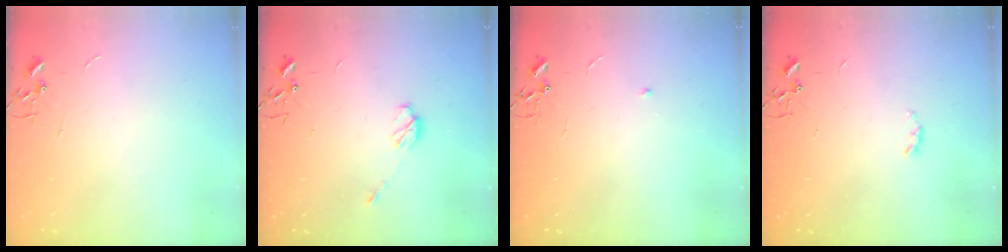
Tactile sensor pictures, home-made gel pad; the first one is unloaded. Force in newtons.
{"total": 5.5, "press": 5.5, "slide": 0.4}
{"total": 3.4, "press": 3.4, "slide": 0.7}
{"total": 2.9, "press": 2.9, "slide": 0.5}